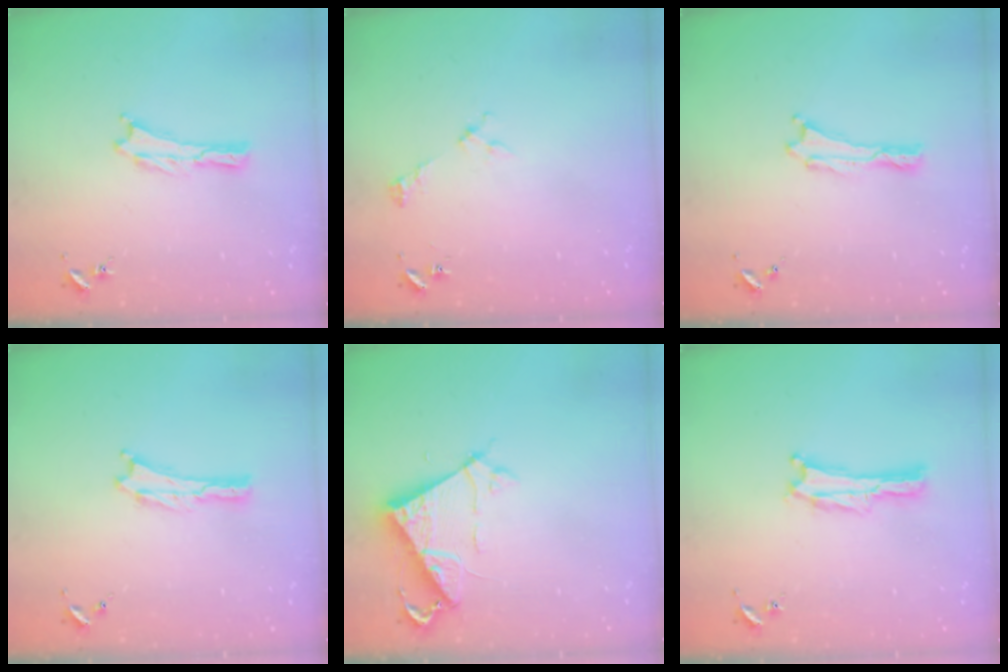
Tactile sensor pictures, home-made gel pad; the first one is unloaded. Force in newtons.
{"total": 2.2, "press": 2.2, "slide": 0.3}
{"total": 0.0}
{"total": 0.0}
{"total": 6.9, "press": 6.8, "slide": 0.7}
{"total": 0.0}